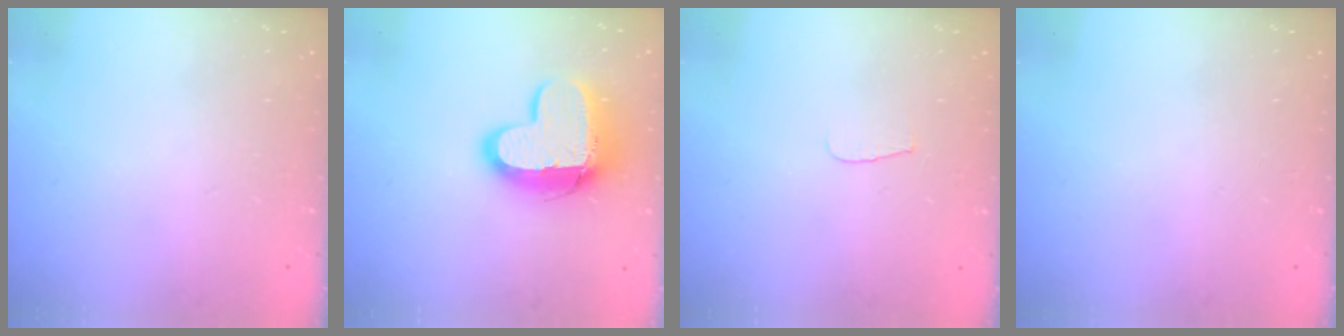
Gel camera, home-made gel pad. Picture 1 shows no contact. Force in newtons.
{"total": 14.2, "press": 14.2, "slide": 1.1}
{"total": 3.6, "press": 3.6, "slide": 0.4}
{"total": 0.0}